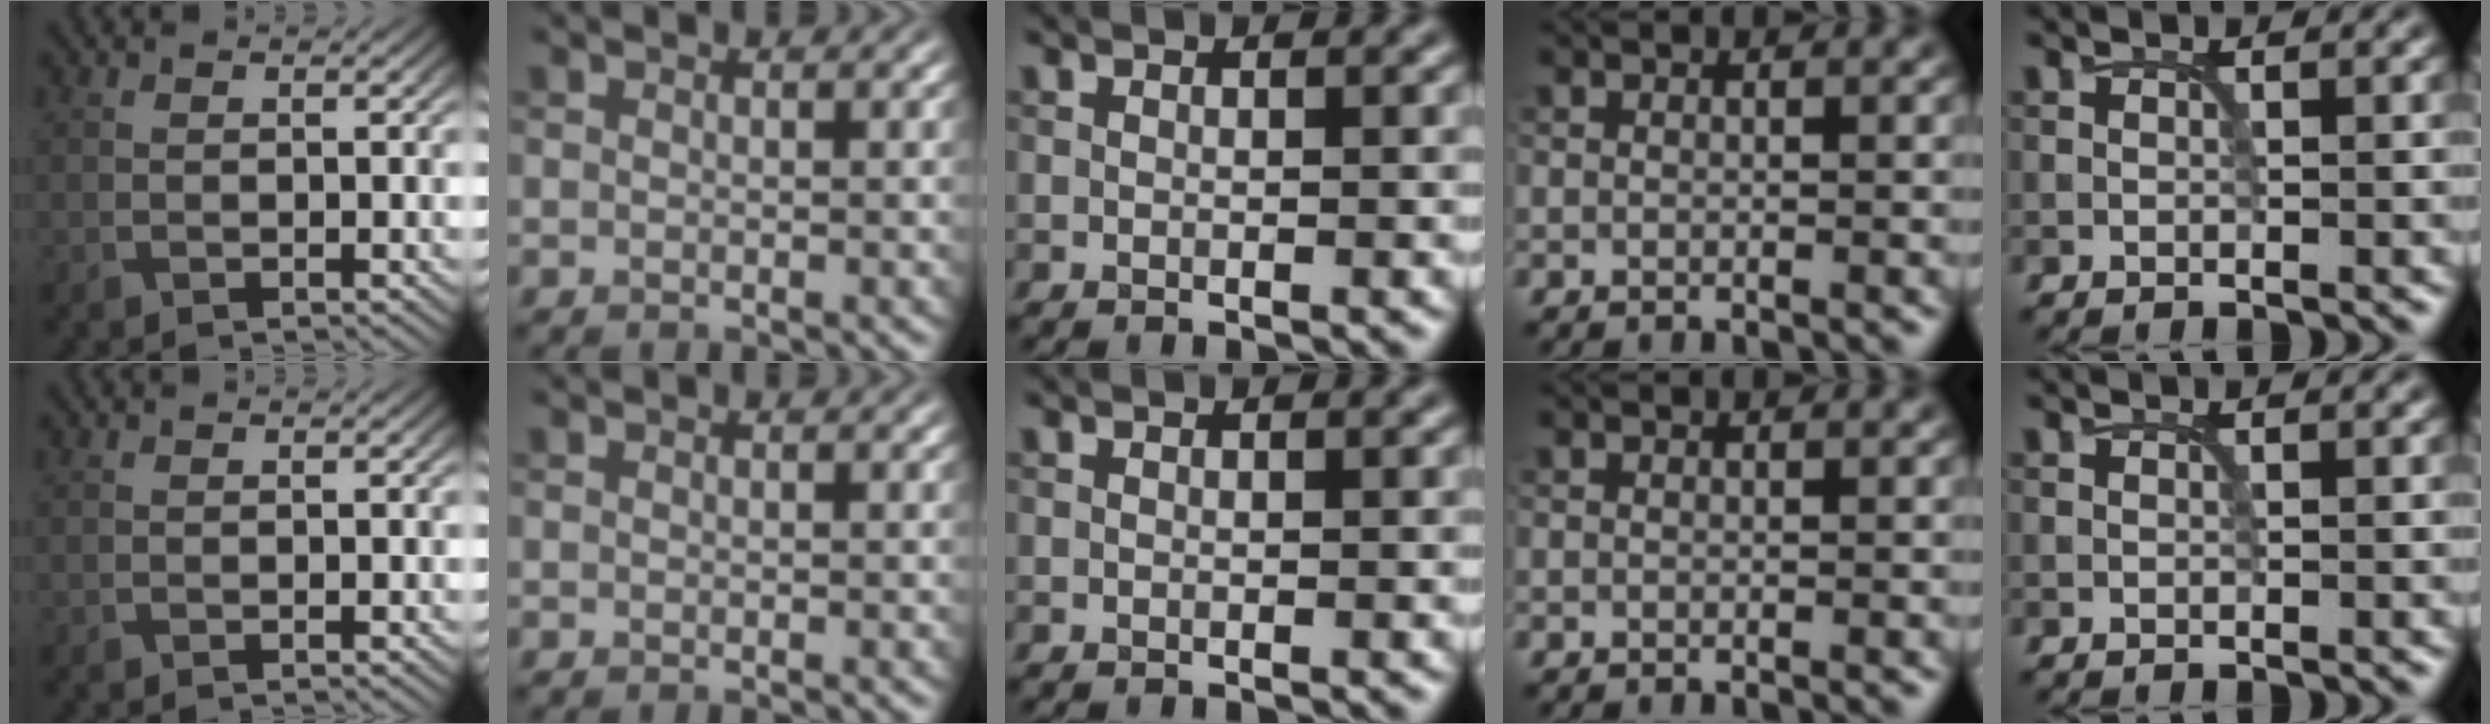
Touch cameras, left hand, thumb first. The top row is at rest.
{}